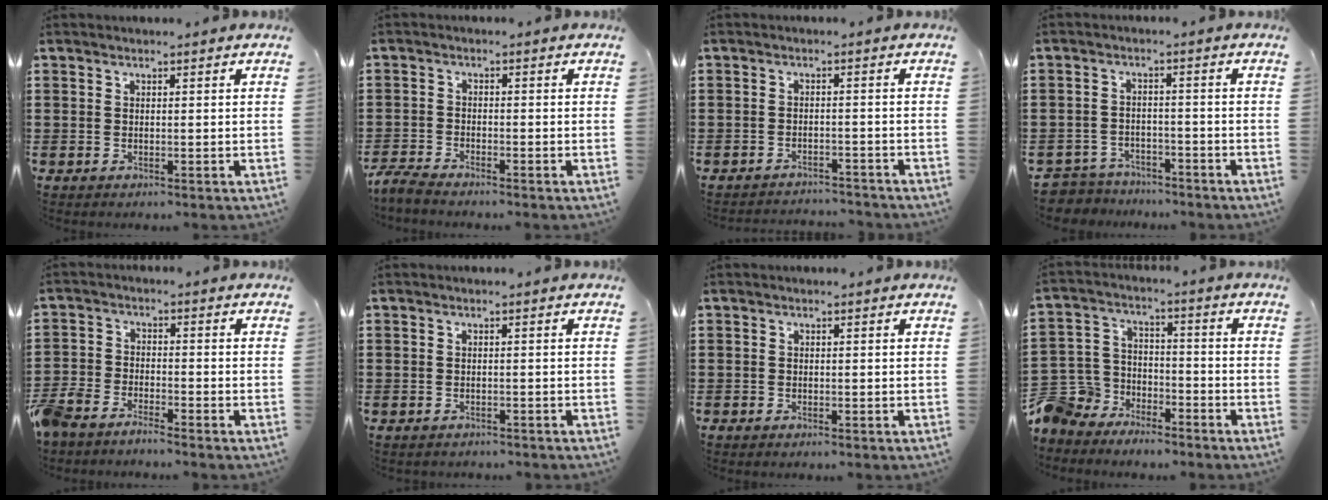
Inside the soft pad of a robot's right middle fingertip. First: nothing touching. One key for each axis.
{"total": 2.7, "fx": -2.6, "fy": 0.1, "fz": 0.7, "tx": -0.027, "ty": -0.002, "tz": -0.060}
{"total": 2.3, "fx": -2.3, "fy": 0.2, "fz": 0.0, "tx": -0.007, "ty": 0.001, "tz": -0.049}
{"total": 3.9, "fx": -3.8, "fy": 0.8, "fz": -0.3, "tx": -0.011, "ty": -0.001, "tz": -0.086}
{"total": 4.3, "fx": -4.2, "fy": 0.4, "fz": 0.7, "tx": -0.042, "ty": -0.006, "tz": -0.094}
{"total": 0.9, "fx": -0.9, "fy": 0.2, "fz": 0.0, "tx": -0.002, "ty": 0.000, "tz": -0.019}
{"total": 0.5, "fx": -0.5, "fy": 0.2, "fz": 0.1, "tx": -0.002, "ty": 0.000, "tz": -0.010}
{"total": 8.3, "fx": -7.0, "fy": 4.5, "fz": 0.2, "tx": -0.050, "ty": 0.007, "tz": -0.145}